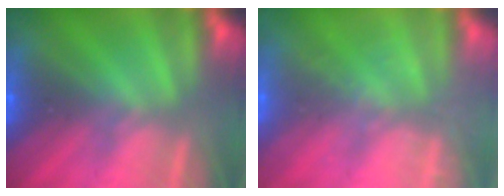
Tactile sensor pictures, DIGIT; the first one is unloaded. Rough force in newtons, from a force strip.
{"total": 1.9}